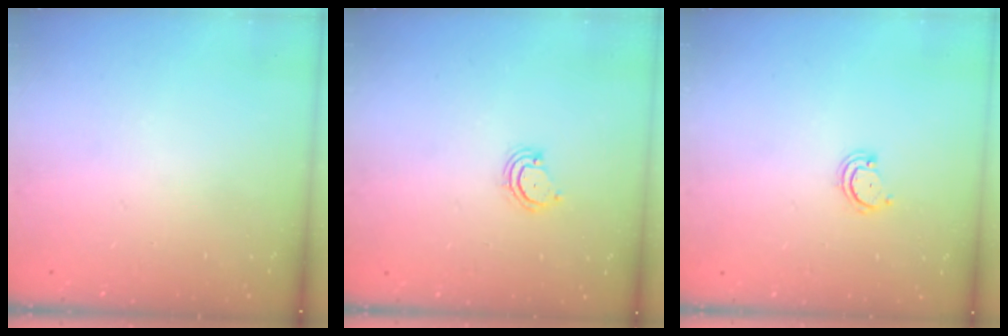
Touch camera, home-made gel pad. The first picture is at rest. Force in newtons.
{"total": 3.8, "press": 3.8, "slide": 0.5}
{"total": 2.6, "press": 2.6, "slide": 0.3}